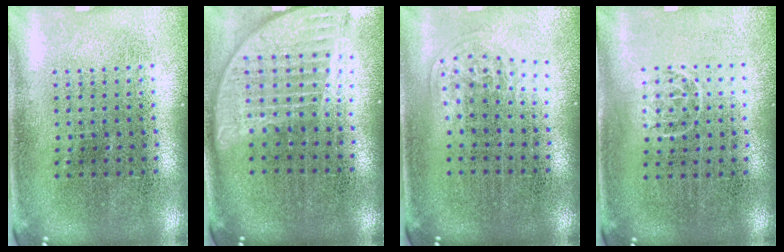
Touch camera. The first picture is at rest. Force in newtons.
{"total": 1.9, "press": 1.5, "slide": 1.2}
{"total": 1.1, "press": 0.6, "slide": 0.8}
{"total": 0.6, "press": 0.4, "slide": 0.4}